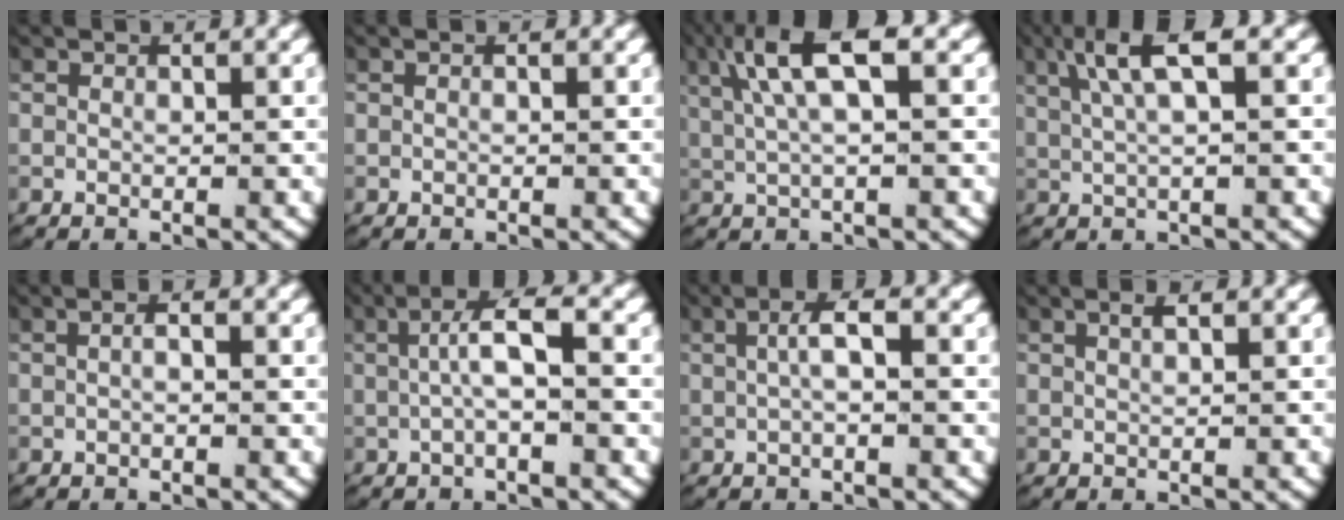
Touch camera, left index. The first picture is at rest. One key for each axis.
{"total": 0.0}
{"total": 6.8, "fx": 2.6, "fy": 2.4, "fz": 5.8, "tx": -0.110, "ty": 0.015, "tz": 0.040}
{"total": 5.9, "fx": 2.8, "fy": 1.6, "fz": 5.0, "tx": -0.089, "ty": 0.017, "tz": 0.042}
{"total": 0.9, "fx": -0.1, "fy": 0.2, "fz": 0.9, "tx": -0.018, "ty": 0.001, "tz": 0.000}
{"total": 3.6, "fx": 0.3, "fy": 0.8, "fz": 3.5, "tx": -0.059, "ty": 0.012, "tz": -0.001}
{"total": 2.5, "fx": 0.3, "fy": 0.6, "fz": 2.4, "tx": -0.043, "ty": 0.008, "tz": 0.005}
{"total": 0.9, "fx": 0.5, "fy": 0.0, "fz": 0.8, "tx": -0.019, "ty": 0.001, "tz": 0.012}